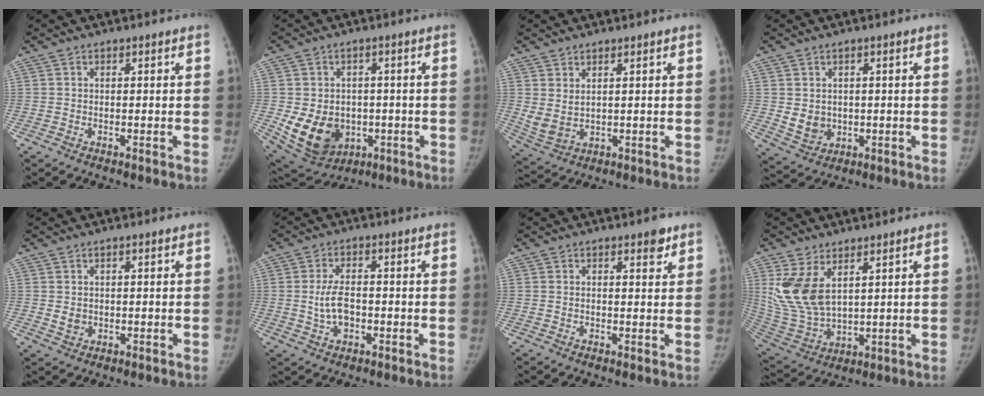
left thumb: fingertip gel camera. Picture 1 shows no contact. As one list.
[{"total": 12.9, "force": [-2.8, 10.2, 7.4], "torque": [-0.105, 0.002, -0.017]}, {"total": 4.8, "force": [1.7, 2.7, 3.6], "torque": [-0.067, -0.014, 0.048]}, {"total": 4.8, "force": [0.2, 4.1, 2.4], "torque": [-0.022, -0.008, 0.020]}, {"total": 2.0, "force": [0.2, 1.6, 1.1], "torque": [-0.009, -0.004, 0.011]}, {"total": 5.4, "force": [-0.8, 3.2, 4.3], "torque": [-0.077, 0.007, -0.014]}, {"total": 2.2, "force": [1.4, 0.8, 1.4], "torque": [-0.006, -0.007, 0.017]}, {"total": 11.8, "force": [5.0, 6.6, 8.3], "torque": [-0.160, -0.023, 0.122]}]